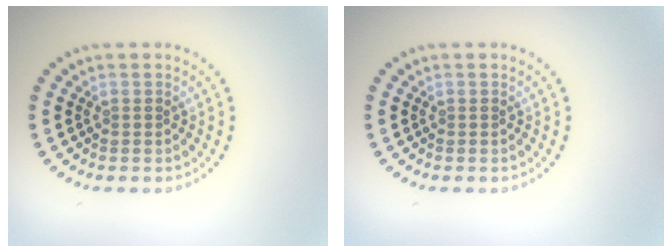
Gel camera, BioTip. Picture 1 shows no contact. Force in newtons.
{"total": 0.0}